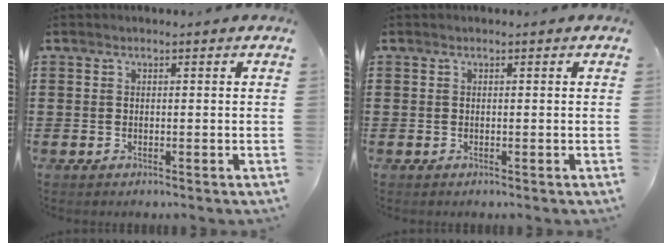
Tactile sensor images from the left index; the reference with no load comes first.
{"total": 0.0}